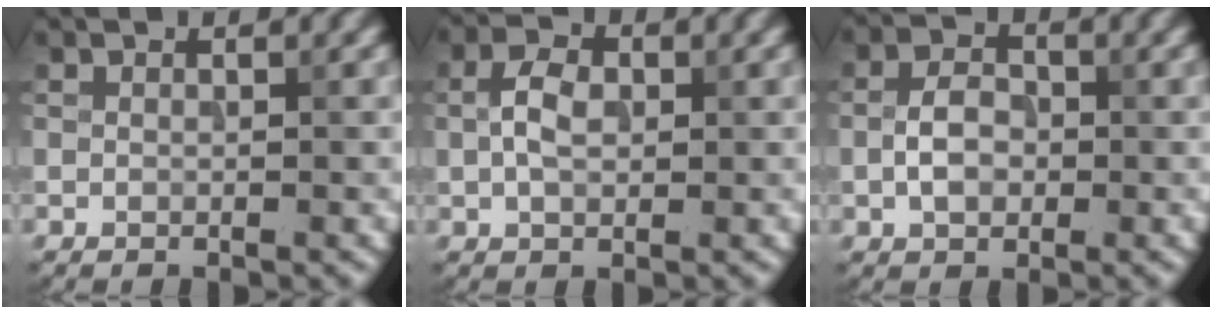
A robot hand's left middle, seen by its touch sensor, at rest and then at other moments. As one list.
[{"total": 3.2, "force": [0.2, 2.1, 2.4], "torque": [-0.051, 0.006, 0.000]}, {"total": 3.2, "force": [-0.5, 2.2, 2.3], "torque": [-0.045, 0.004, -0.014]}]